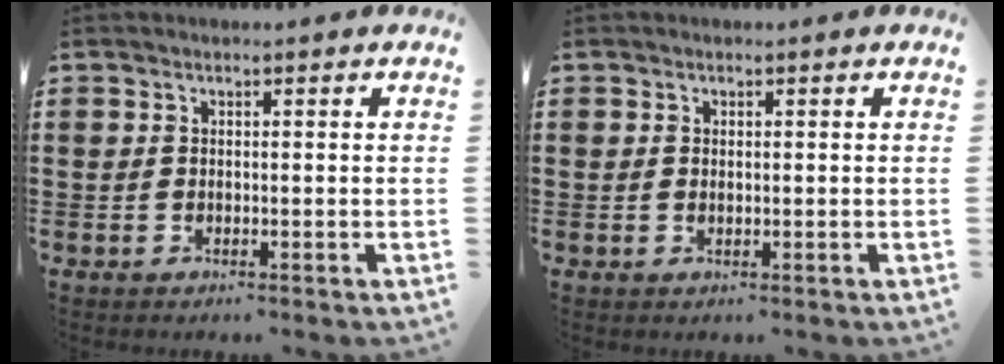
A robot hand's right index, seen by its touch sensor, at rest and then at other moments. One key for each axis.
{"total": 0.5, "fx": 0.2, "fy": 0.3, "fz": 0.4, "tx": -0.009, "ty": 0.001, "tz": 0.004}